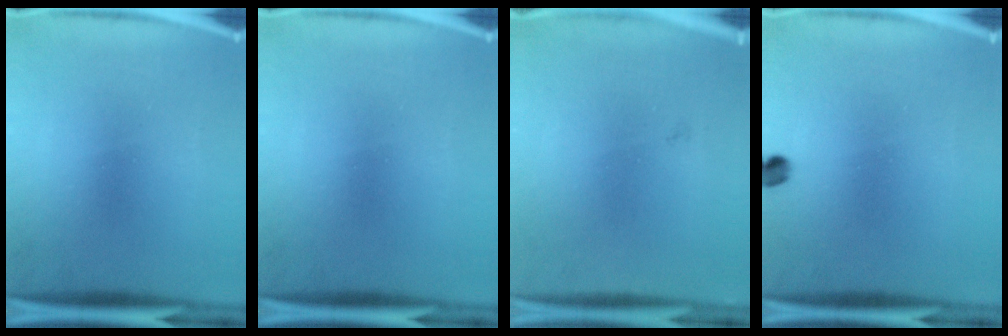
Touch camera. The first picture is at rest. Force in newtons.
{"total": 0.0}
{"total": 0.7}
{"total": 2.0}